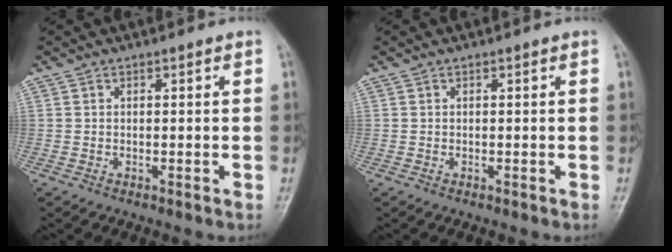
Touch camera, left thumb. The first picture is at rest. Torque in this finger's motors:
{"motor_torque": [0.00, 0.02, -0.14, -0.11, 0.00]}